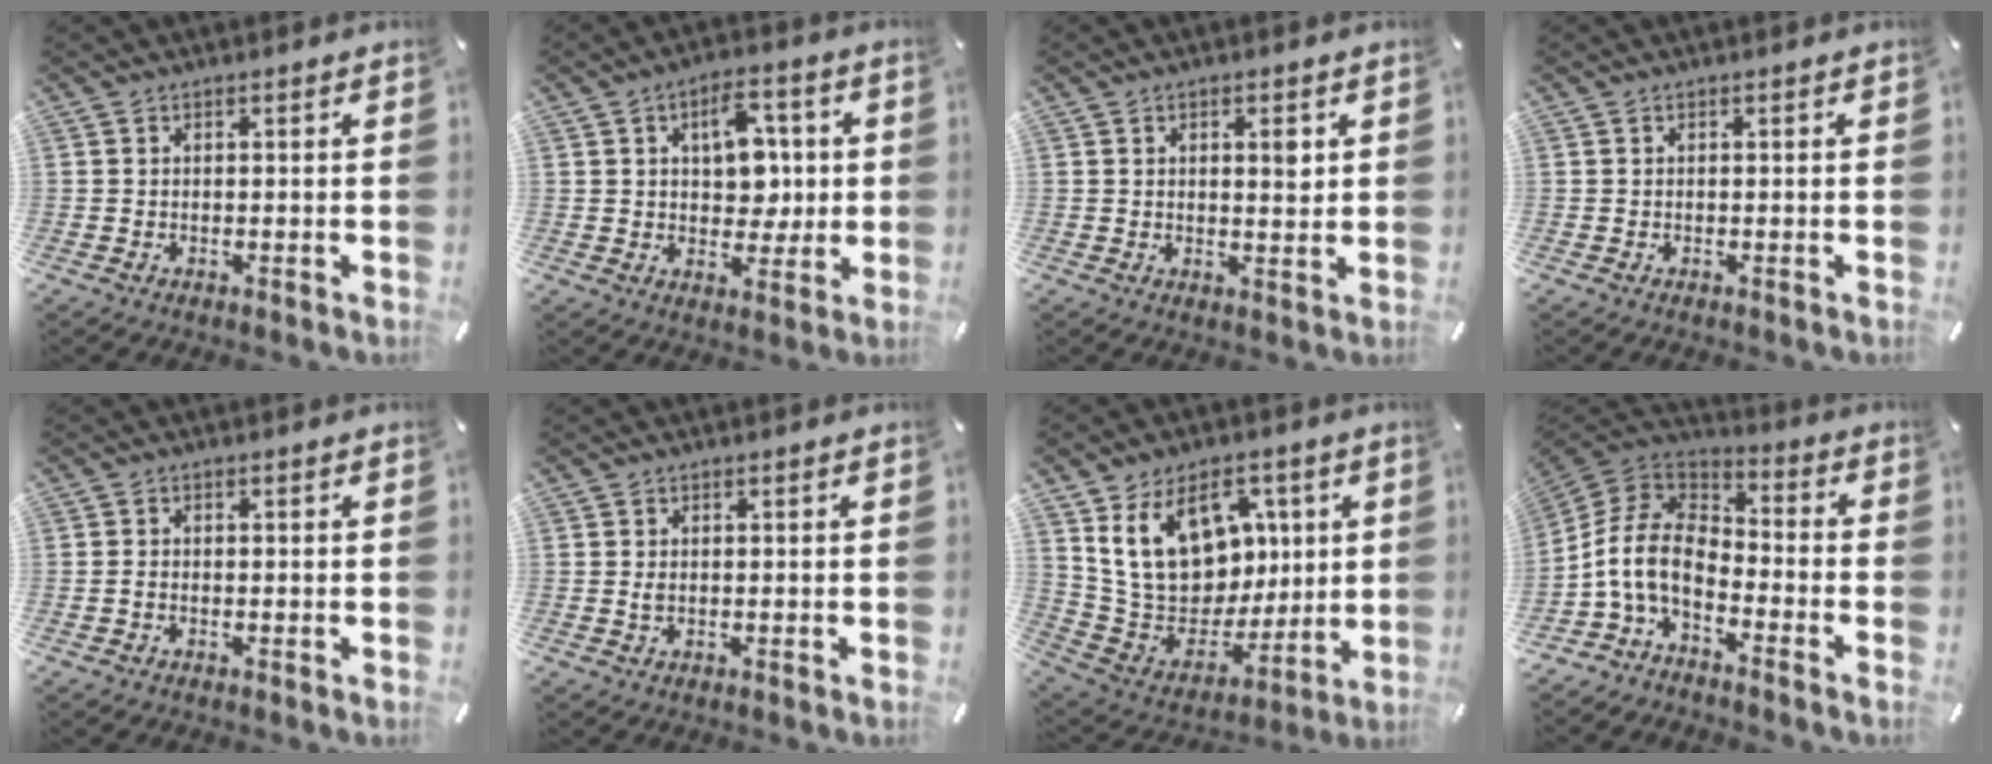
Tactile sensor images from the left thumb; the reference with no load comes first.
{"total": 10.4, "force": [2.1, 7.4, 7.0], "torque": [-0.089, 0.001, 0.033]}
{"total": 3.5, "force": [1.3, 1.6, 2.9], "torque": [-0.037, -0.006, 0.015]}
{"total": 0.0}
{"total": 1.1, "force": [-0.3, 0.6, 0.8], "torque": [-0.015, 0.001, -0.007]}
{"total": 1.0, "force": [0.1, 0.5, 0.8], "torque": [-0.018, 0.000, 0.002]}
{"total": 19.4, "force": [7.3, 14.3, 10.9], "torque": [-0.200, -0.024, 0.143]}
{"total": 11.9, "force": [-5.9, 6.9, 7.6], "torque": [-0.176, 0.020, -0.118]}